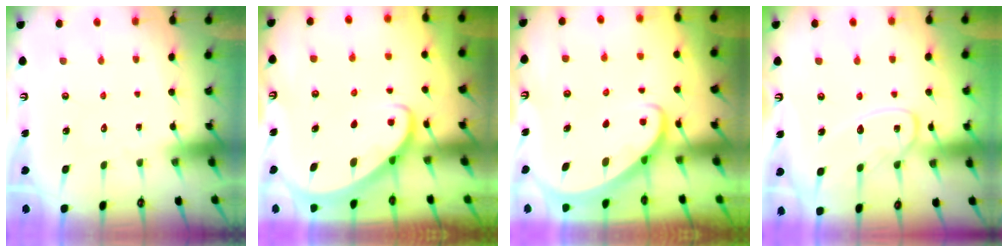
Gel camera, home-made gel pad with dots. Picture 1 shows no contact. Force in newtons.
{"total": 2.7, "press": 2.7, "slide": 0.2}
{"total": 2.7, "press": 2.6, "slide": 0.2}
{"total": 11.6, "press": 11.5, "slide": 1.0}